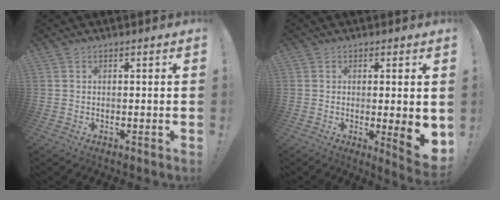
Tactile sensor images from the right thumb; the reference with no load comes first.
{"total": 7.0, "force": [-0.3, 0.8, 7.0], "torque": [-0.081, -0.015, -0.002]}